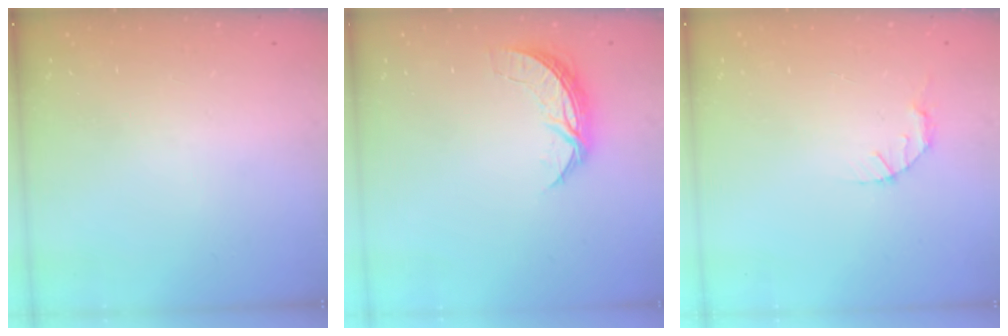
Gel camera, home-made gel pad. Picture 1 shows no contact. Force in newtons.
{"total": 7.1, "press": 7.0, "slide": 0.7}
{"total": 2.8, "press": 2.8, "slide": 0.4}